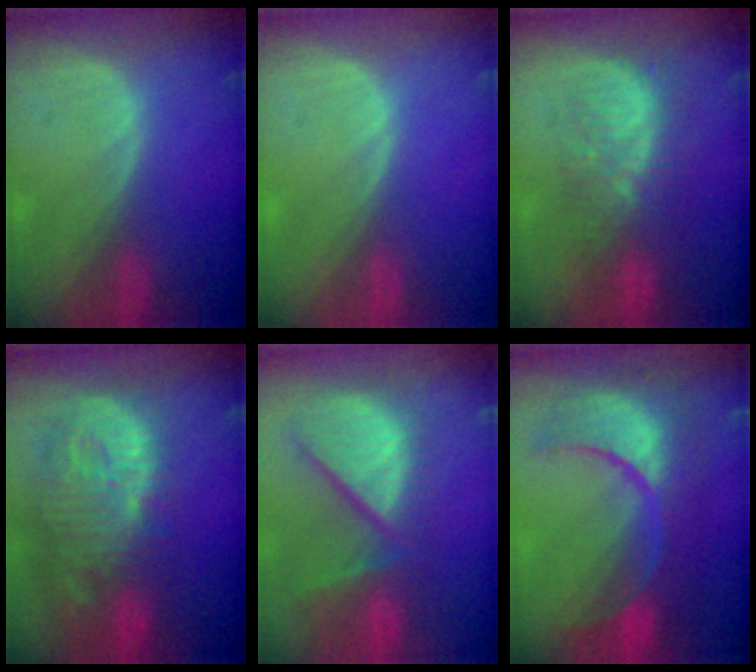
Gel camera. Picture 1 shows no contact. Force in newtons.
{"total": 0.0}
{"total": 8.5, "press": 8.2, "slide": 2.3}
{"total": 13.6, "press": 11.8, "slide": 6.7}
{"total": 12.3, "press": 10.6, "slide": 6.3}
{"total": 12.5, "press": 12.4, "slide": 1.3}